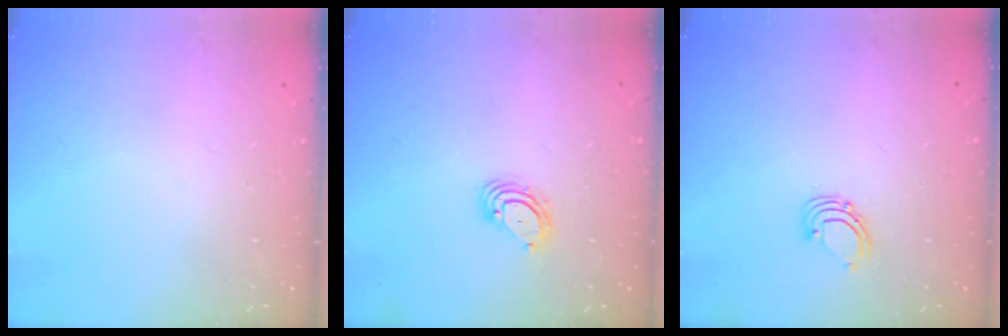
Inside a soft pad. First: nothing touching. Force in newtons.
{"total": 5.0, "press": 4.9, "slide": 0.4}
{"total": 2.9, "press": 2.9, "slide": 0.2}